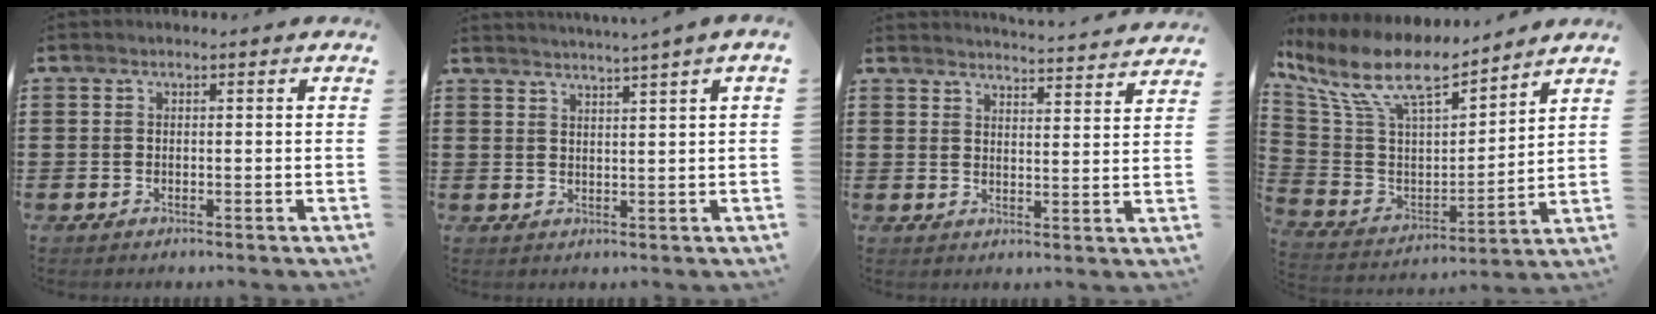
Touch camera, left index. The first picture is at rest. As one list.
[{"total": 2.1, "force": [1.8, -1.0, 0.4], "torque": [-0.011, -0.009, 0.033]}, {"total": 3.7, "force": [3.6, -0.7, 0.0], "torque": [-0.006, -0.032, 0.060]}, {"total": 11.7, "force": [8.5, 3.6, 7.2], "torque": [-0.170, -0.047, 0.149]}]